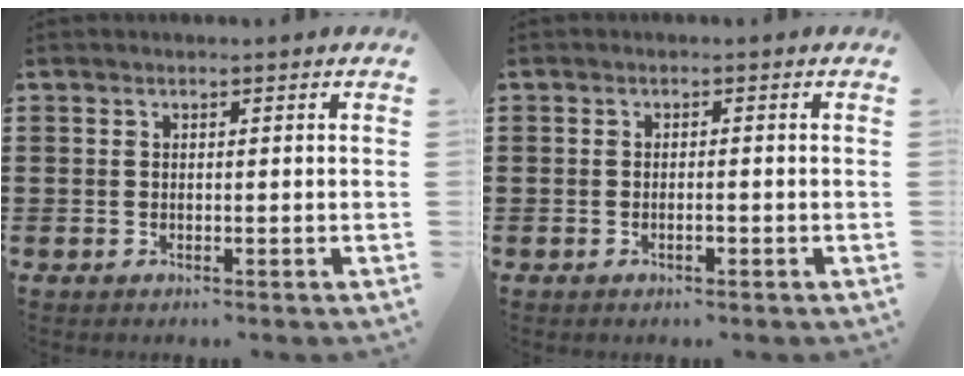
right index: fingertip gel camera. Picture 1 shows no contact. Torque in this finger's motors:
{"motor_torque": [-0.53, 0.42, 0.10, -0.01]}